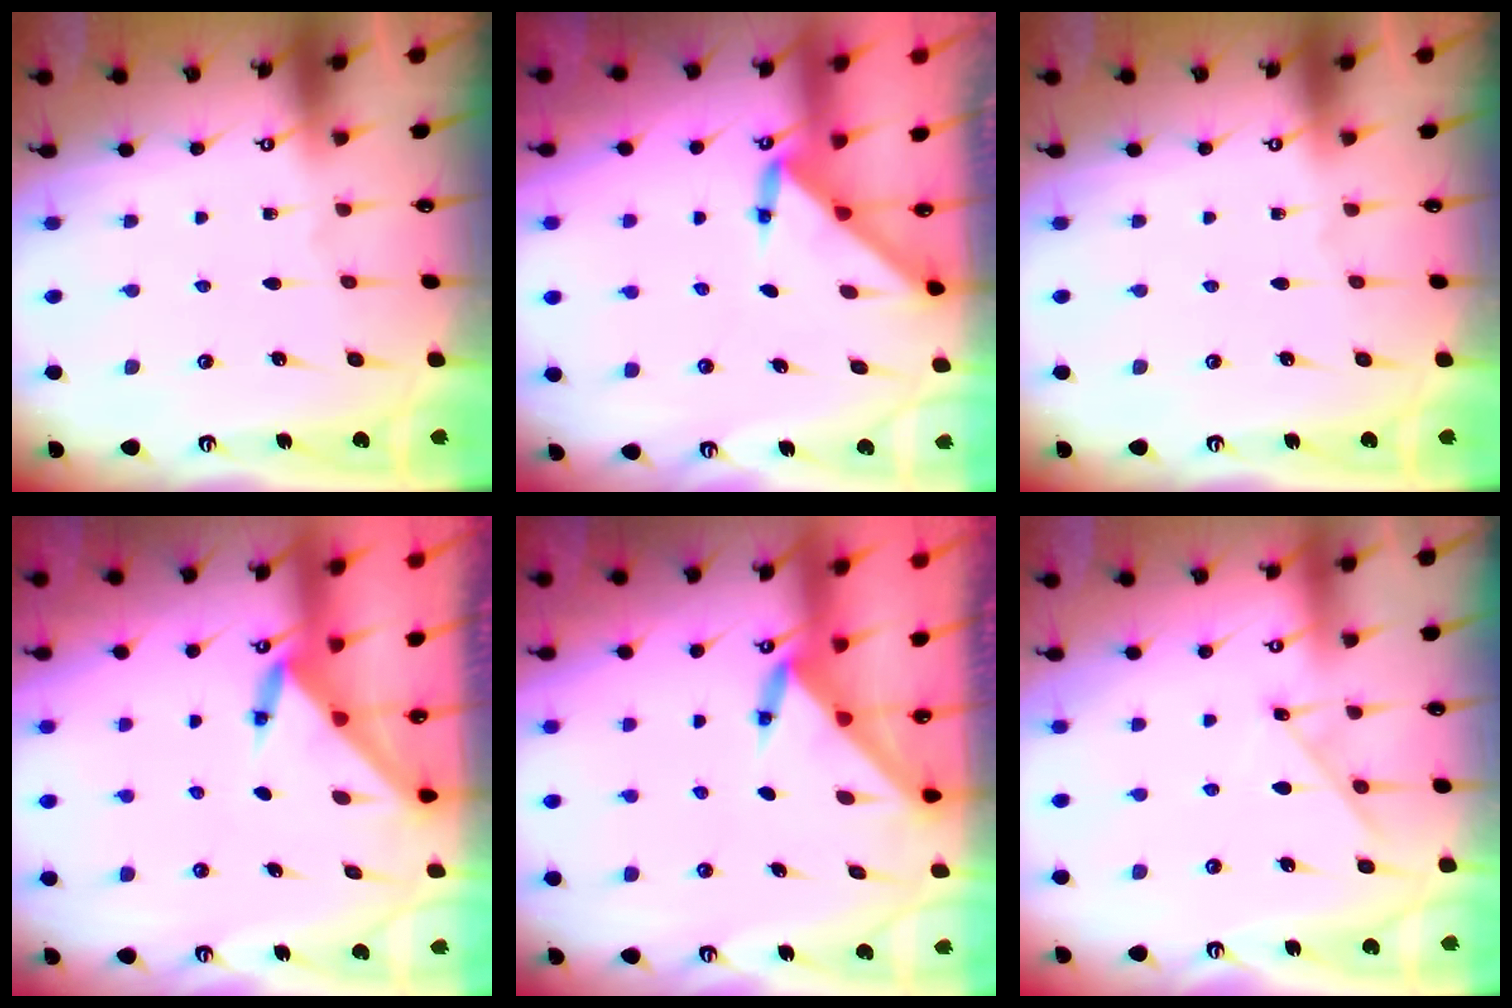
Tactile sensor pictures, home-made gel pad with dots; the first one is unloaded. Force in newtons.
{"total": 3.0, "press": 3.0, "slide": 0.3}
{"total": 0.0}
{"total": 3.4, "press": 3.4, "slide": 0.3}
{"total": 3.6, "press": 3.6, "slide": 0.3}
{"total": 4.4, "press": 4.4, "slide": 0.7}